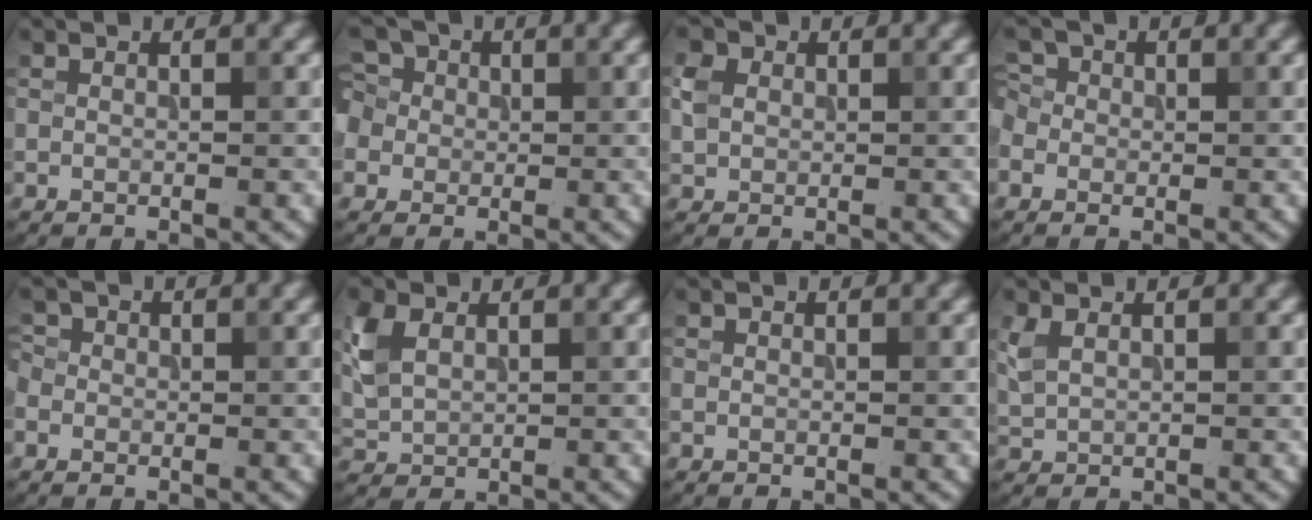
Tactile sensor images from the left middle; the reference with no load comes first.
{"total": 5.7, "force": [1.3, 4.9, 2.5], "torque": [-0.042, 0.035, -0.011]}
{"total": 2.1, "force": [0.5, 1.8, 0.9], "torque": [-0.020, 0.003, 0.007]}
{"total": 2.7, "force": [0.1, 2.4, 1.1], "torque": [-0.016, 0.018, -0.016]}
{"total": 1.6, "force": [0.1, 1.5, 0.6], "torque": [-0.011, 0.006, -0.009]}
{"total": 4.0, "force": [1.5, 2.7, 2.6], "torque": [-0.071, 0.008, 0.033]}
{"total": 0.0}
{"total": 1.8, "force": [0.9, 1.0, 1.1], "torque": [-0.031, 0.001, 0.024]}